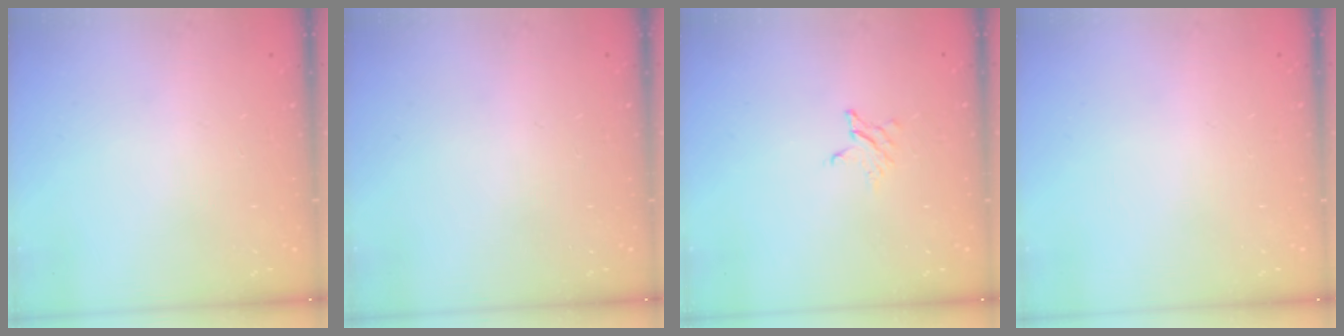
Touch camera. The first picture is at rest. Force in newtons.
{"total": 0.0}
{"total": 2.5, "press": 2.5, "slide": 0.3}
{"total": 0.0}